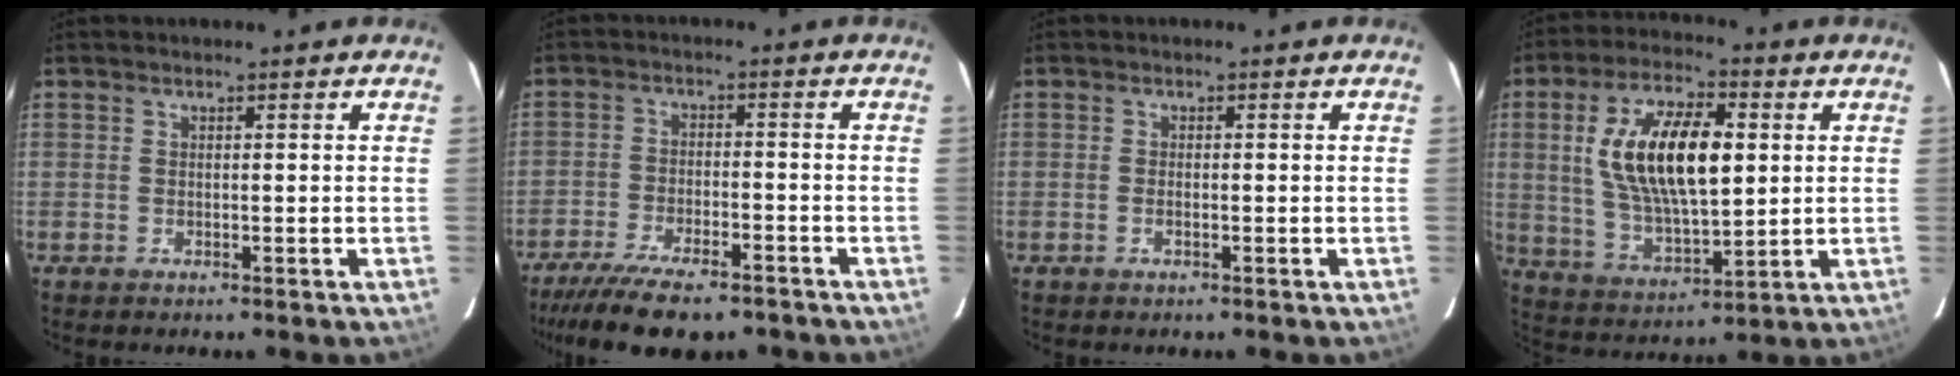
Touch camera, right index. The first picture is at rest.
{"total": 14.2, "force": [-11.3, 4.2, 7.5], "torque": [-0.164, -0.031, -0.183]}
{"total": 1.0, "force": [-0.4, 0.4, 0.8], "torque": [-0.017, 0.000, -0.009]}
{"total": 17.4, "force": [3.2, 7.4, 15.4], "torque": [-0.293, 0.010, 0.069]}